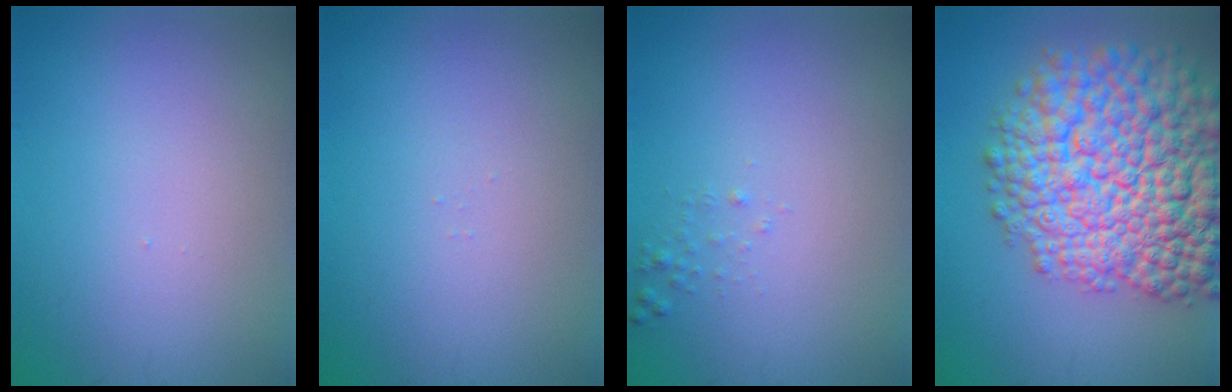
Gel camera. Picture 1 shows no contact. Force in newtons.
{"total": 0.0}
{"total": 0.6, "press": 0.6, "slide": 0.0}
{"total": 15.2, "press": 15.2, "slide": 0.7}